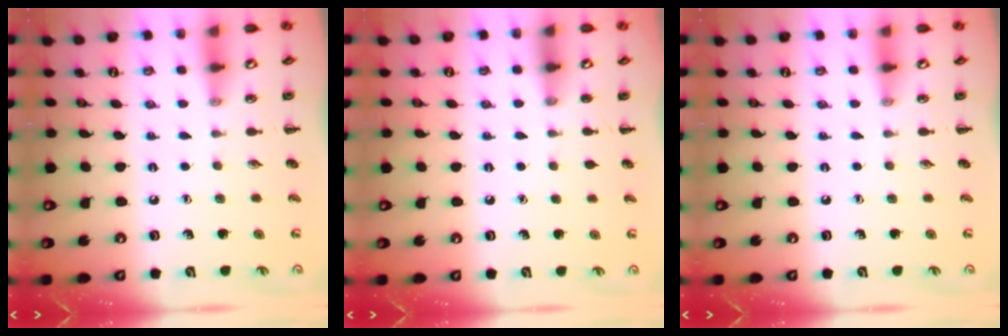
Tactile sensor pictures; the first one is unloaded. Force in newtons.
{"total": 0.0}
{"total": 0.0}